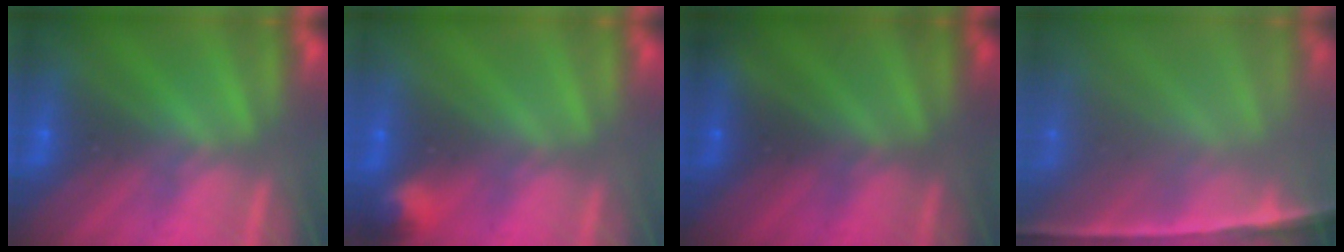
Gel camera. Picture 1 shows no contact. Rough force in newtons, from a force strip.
{"total": 2.8}
{"total": 1.7}
{"total": 7.3}